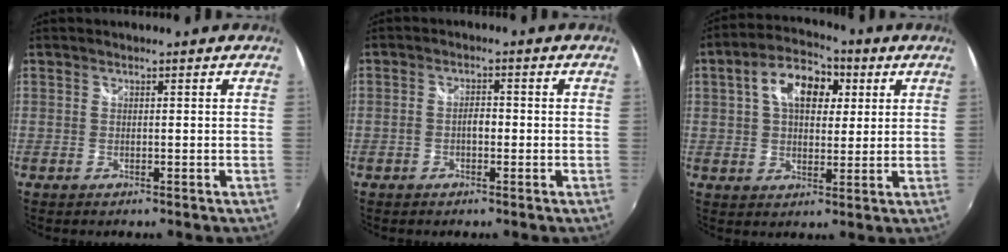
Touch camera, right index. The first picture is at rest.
{"total": 2.4, "force": [-1.1, 0.9, 2.0], "torque": [-0.046, 0.005, -0.025]}
{"total": 11.7, "force": [3.7, 7.4, 8.3], "torque": [-0.147, 0.036, 0.055]}